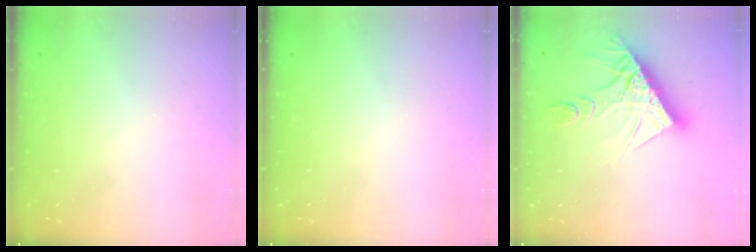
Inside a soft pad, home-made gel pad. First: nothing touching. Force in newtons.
{"total": 0.0}
{"total": 17.1, "press": 17.0, "slide": 1.8}